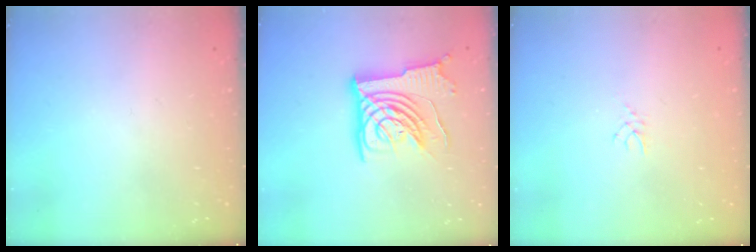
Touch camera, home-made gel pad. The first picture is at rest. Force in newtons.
{"total": 14.6, "press": 14.5, "slide": 1.8}
{"total": 2.1, "press": 2.1, "slide": 0.3}